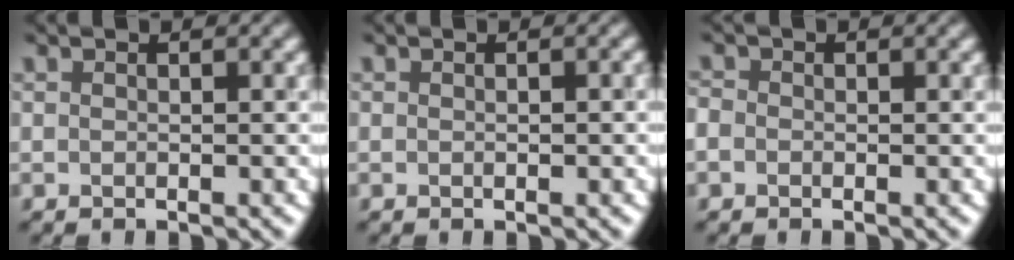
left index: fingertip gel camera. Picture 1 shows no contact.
{"total": 1.1, "force": [0.1, 0.5, 1.0], "torque": [-0.001, -0.001, -0.001]}
{"total": 0.7, "force": [-0.6, 0.4, -0.2], "torque": [0.001, -0.005, -0.007]}